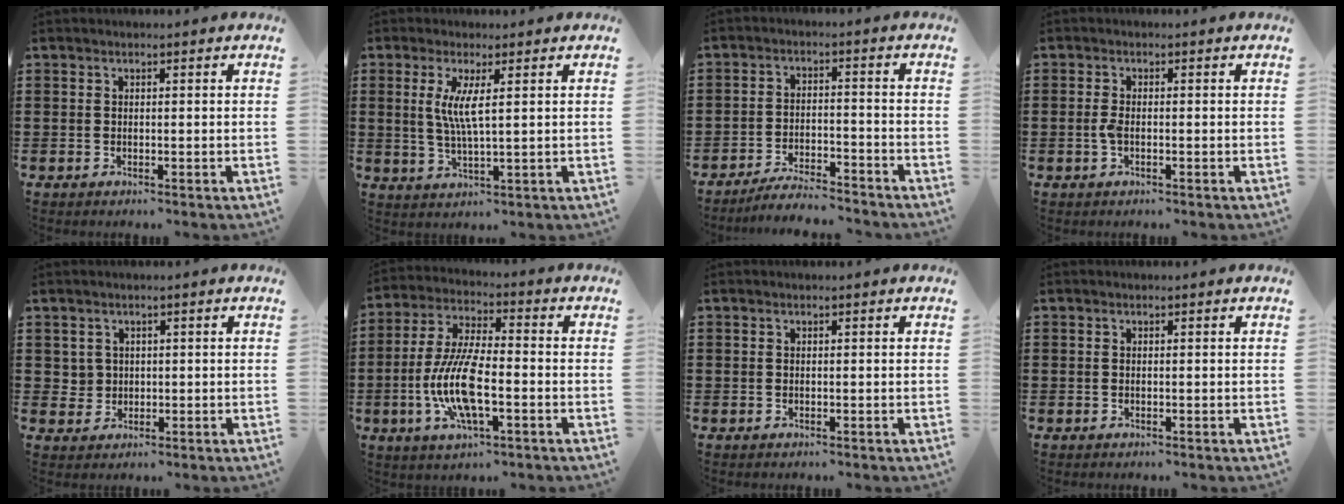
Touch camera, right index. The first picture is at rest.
{"total": 5.0, "force": [1.2, 0.4, 4.9], "torque": [-0.098, -0.005, 0.019]}
{"total": 4.6, "force": [-4.5, 0.1, 1.1], "torque": [-0.027, 0.000, -0.092]}
{"total": 1.7, "force": [-0.5, 0.6, 1.5], "torque": [-0.044, -0.006, -0.014]}
{"total": 2.1, "force": [0.7, 1.9, 0.2], "torque": [-0.014, 0.010, 0.012]}
{"total": 11.2, "force": [-2.9, 3.7, 10.1], "torque": [-0.226, -0.013, -0.059]}
{"total": 0.0}
{"total": 0.0}